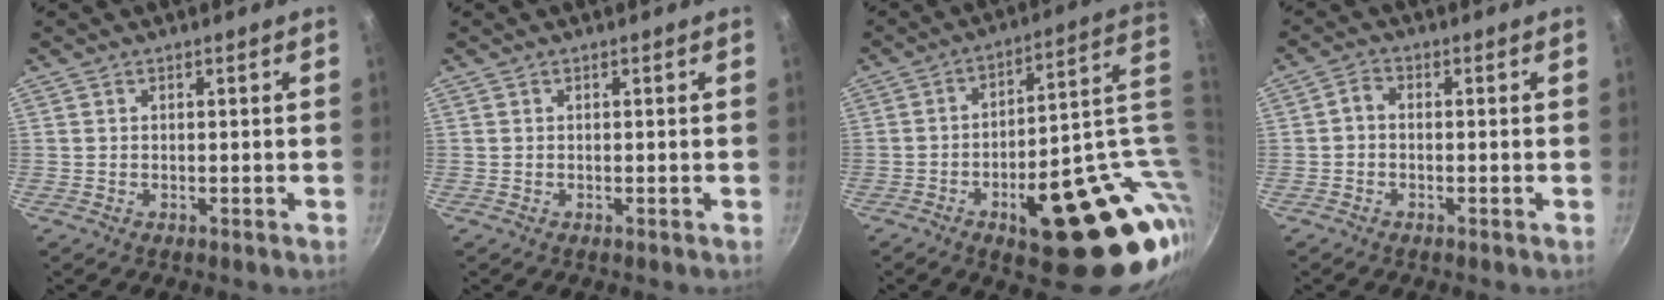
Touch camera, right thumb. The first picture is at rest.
{"total": 0.0}
{"total": 26.0, "force": [-3.4, 11.4, 23.1], "torque": [-0.236, 0.012, -0.022]}
{"total": 2.0, "force": [-0.7, 1.3, 1.4], "torque": [-0.033, 0.012, -0.022]}